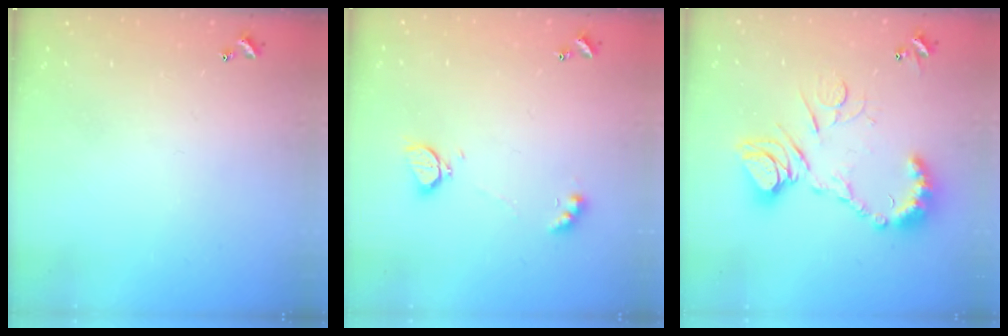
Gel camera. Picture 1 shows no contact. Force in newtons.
{"total": 2.3, "press": 2.3, "slide": 0.5}
{"total": 16.1, "press": 16.0, "slide": 1.8}